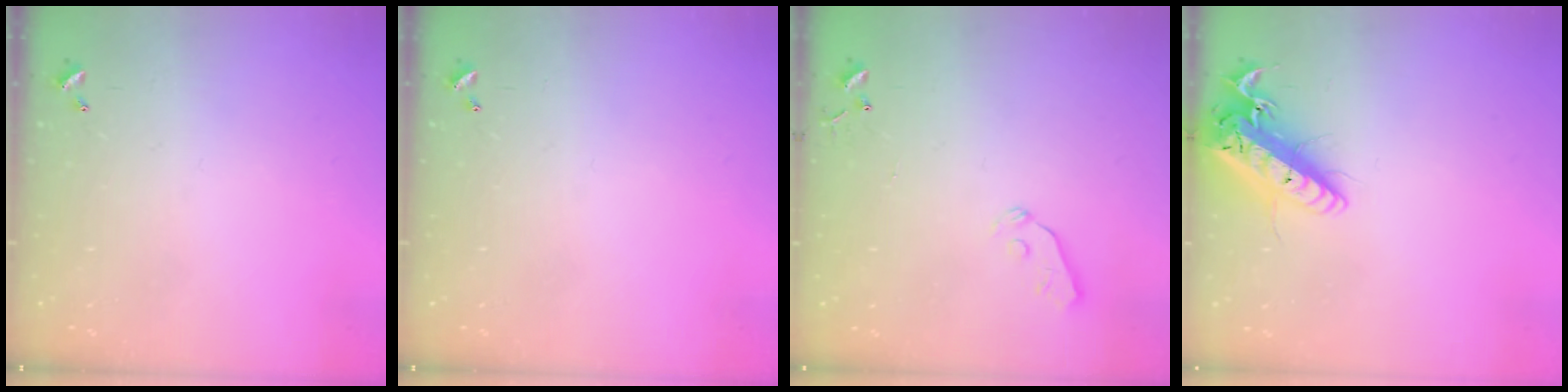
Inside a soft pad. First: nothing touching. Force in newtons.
{"total": 0.0}
{"total": 3.8, "press": 3.7, "slide": 0.7}
{"total": 19.7, "press": 19.5, "slide": 2.7}